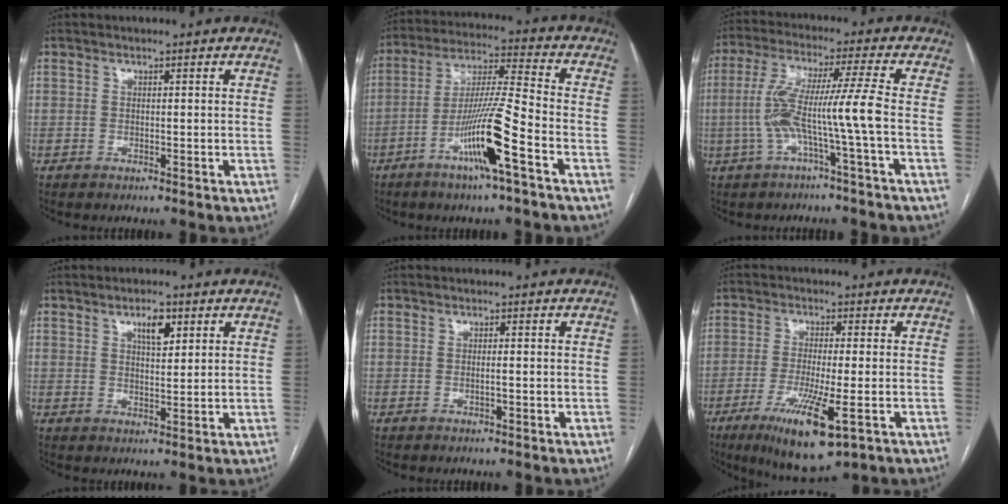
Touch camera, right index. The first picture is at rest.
{"total": 13.0, "force": [-5.9, -0.4, 11.6], "torque": [-0.223, -0.004, -0.112]}
{"total": 9.6, "force": [-2.4, -1.3, 9.2], "torque": [-0.195, 0.024, -0.045]}
{"total": 3.9, "force": [2.0, 1.4, 3.1], "torque": [-0.050, 0.001, 0.034]}
{"total": 1.0, "force": [-0.3, 0.1, 0.9], "torque": [-0.019, 0.000, -0.004]}
{"total": 11.3, "force": [-5.0, 1.7, 9.9], "torque": [-0.182, -0.033, -0.079]}